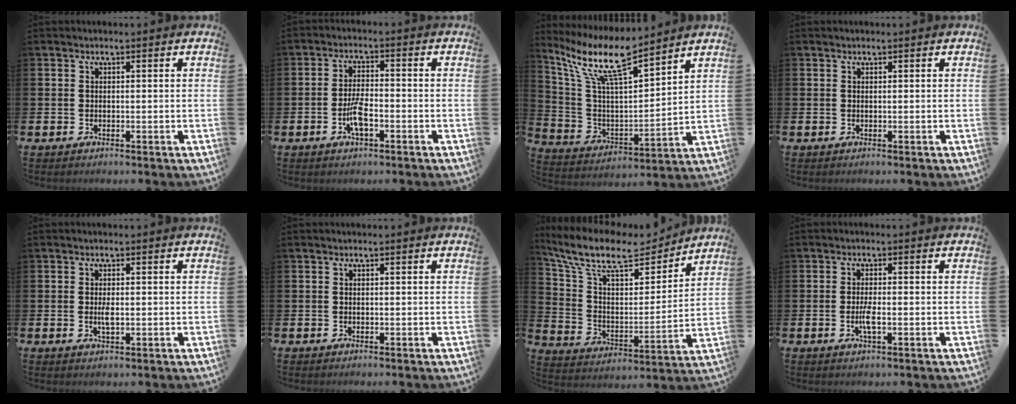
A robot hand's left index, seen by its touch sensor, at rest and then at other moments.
{"total": 4.3, "force": [-1.5, 1.4, 3.8], "torque": [-0.086, 0.004, -0.029]}
{"total": 11.3, "force": [9.1, 1.9, 6.3], "torque": [-0.161, -0.047, 0.156]}
{"total": 0.0}
{"total": 1.6, "force": [0.1, 0.5, 1.6], "torque": [-0.031, 0.001, 0.000]}
{"total": 0.0}
{"total": 11.3, "force": [9.6, 3.6, 4.7], "torque": [-0.135, -0.060, 0.165]}
{"total": 2.1, "force": [-0.5, 0.4, 2.0], "torque": [-0.038, 0.000, -0.009]}